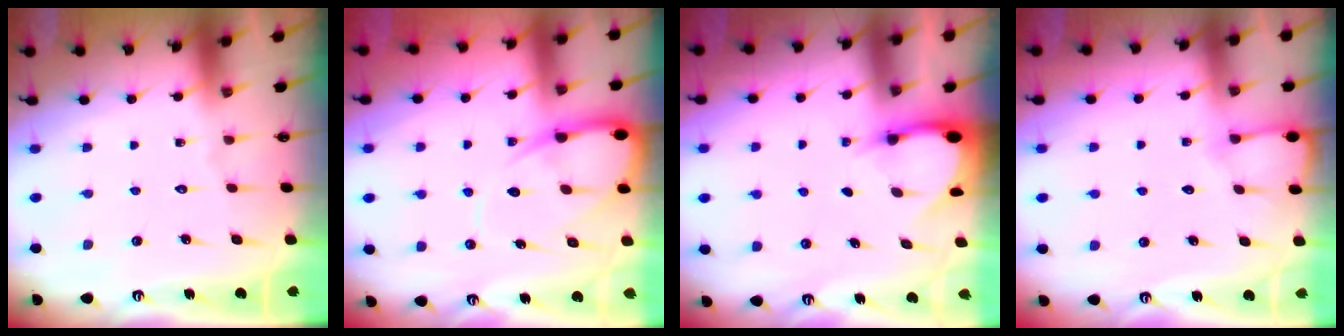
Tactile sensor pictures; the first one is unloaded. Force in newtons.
{"total": 10.3, "press": 10.2, "slide": 1.2}
{"total": 3.3, "press": 3.3, "slide": 0.2}
{"total": 4.5, "press": 4.5, "slide": 0.5}